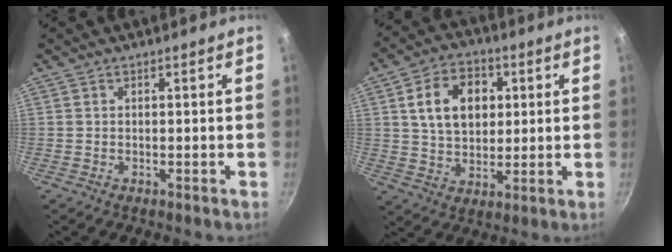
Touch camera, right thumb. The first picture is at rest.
{"total": 12.6, "force": [3.0, 9.0, 8.3], "torque": [-0.109, 0.002, 0.048]}